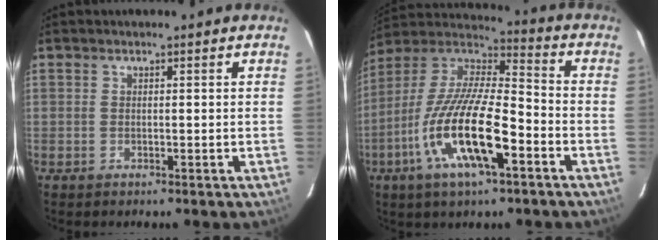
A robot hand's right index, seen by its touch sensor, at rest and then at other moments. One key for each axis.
{"total": 19.6, "fx": -8.0, "fy": 5.5, "fz": 17.0, "tx": -0.333, "ty": -0.023, "tz": -0.157}